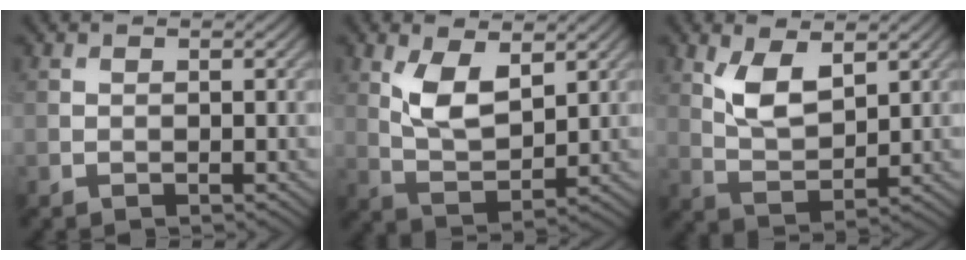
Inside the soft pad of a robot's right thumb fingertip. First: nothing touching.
{"total": 6.8, "force": [2.9, 3.1, 5.3], "torque": [-0.112, -0.010, 0.058]}
{"total": 6.2, "force": [3.0, 2.8, 4.6], "torque": [-0.101, -0.009, 0.059]}